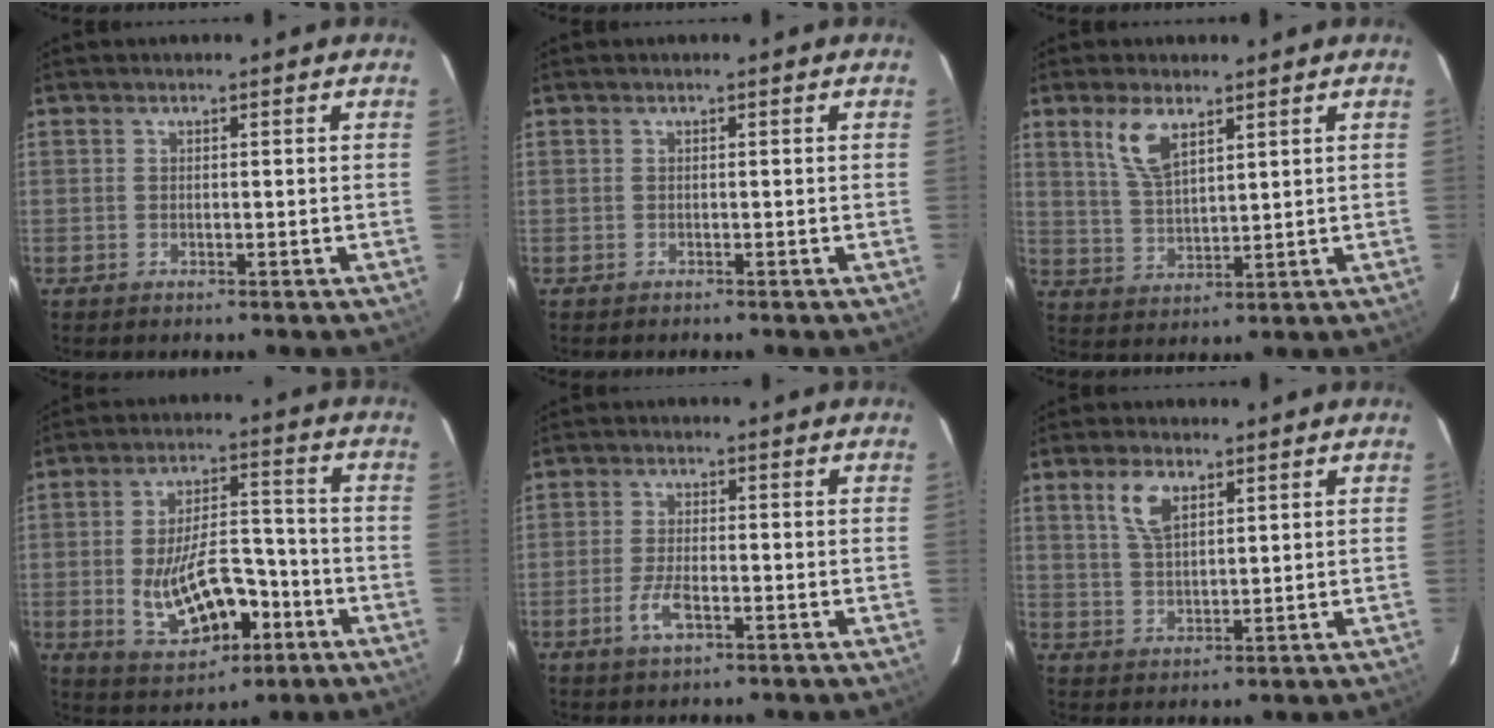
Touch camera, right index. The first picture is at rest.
{"total": 0.0}
{"total": 7.1, "force": [4.1, 2.8, 5.0], "torque": [-0.099, 0.003, 0.089]}
{"total": 14.3, "force": [-4.9, 6.8, 11.6], "torque": [-0.214, 0.007, -0.056]}
{"total": 4.9, "force": [-2.3, 1.8, 3.9], "torque": [-0.089, -0.003, -0.044]}
{"total": 5.8, "force": [3.0, 2.8, 4.2], "torque": [-0.081, 0.008, 0.062]}